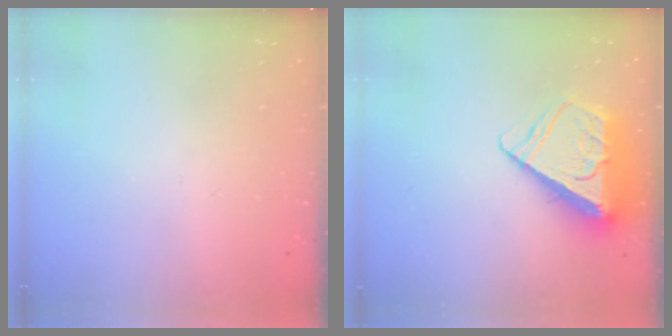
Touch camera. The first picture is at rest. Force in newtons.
{"total": 11.5, "press": 11.4, "slide": 1.3}